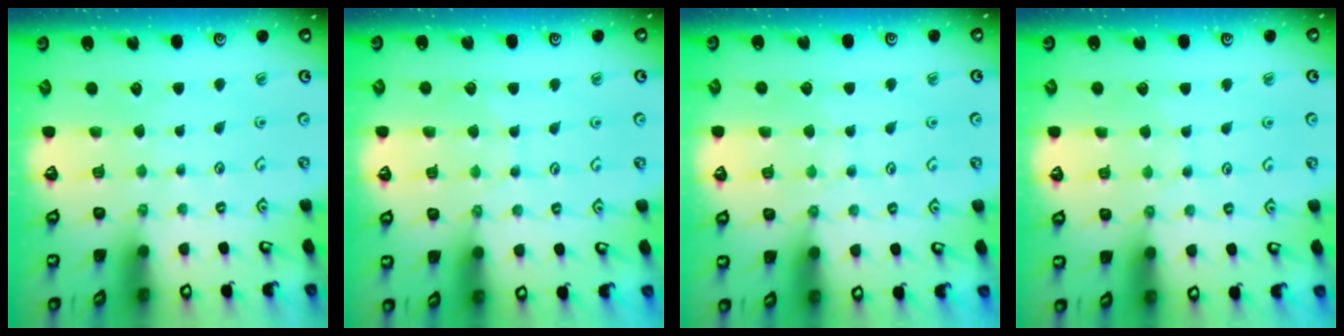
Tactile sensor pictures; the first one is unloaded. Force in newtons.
{"total": 4.6, "press": 4.5, "slide": 0.5}
{"total": 4.7, "press": 4.7, "slide": 0.6}
{"total": 3.7, "press": 3.6, "slide": 0.5}